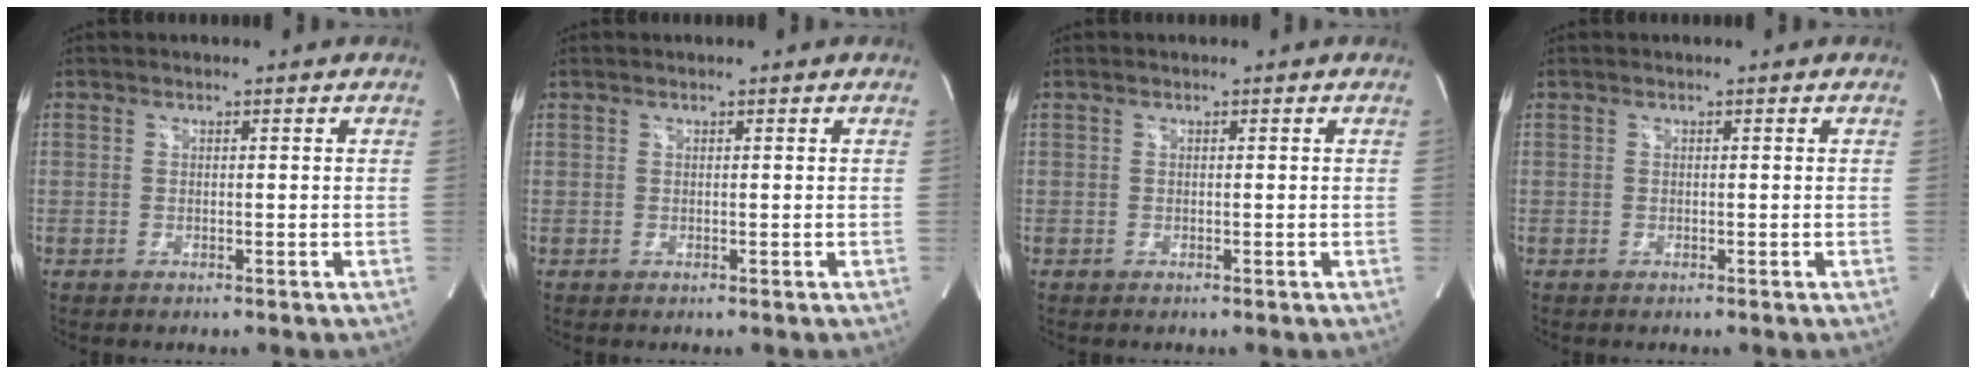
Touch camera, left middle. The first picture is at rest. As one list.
[{"total": 0.0}, {"total": 0.0}, {"total": 0.0}]